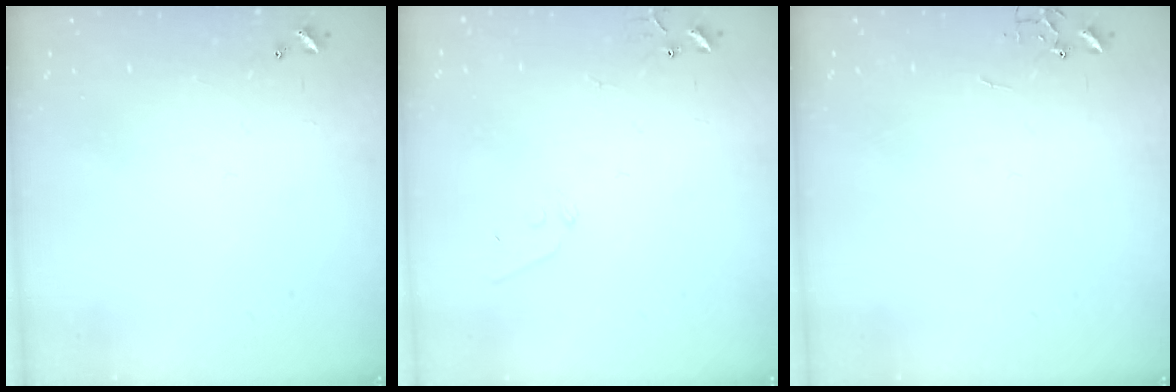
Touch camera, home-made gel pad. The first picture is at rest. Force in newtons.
{"total": 5.2, "press": 5.2, "slide": 0.5}
{"total": 0.0}